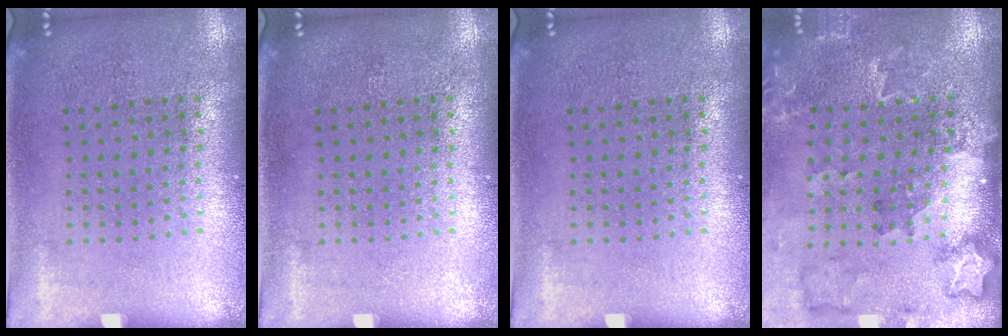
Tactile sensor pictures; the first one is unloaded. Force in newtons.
{"total": 0.0}
{"total": 0.0}
{"total": 1.9, "press": 1.8, "slide": 0.4}